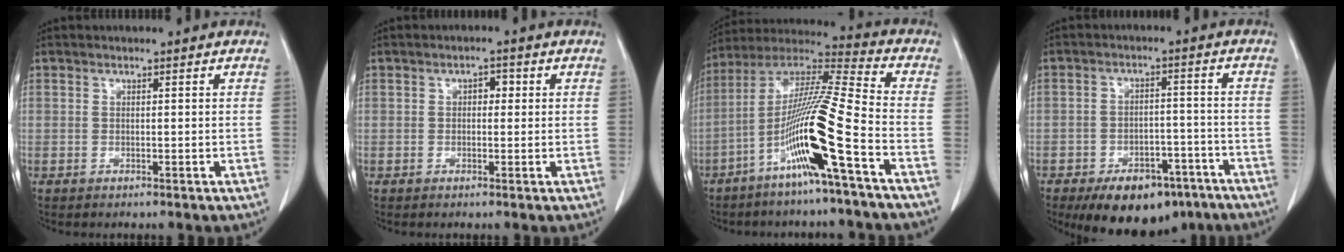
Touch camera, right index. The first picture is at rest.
{"total": 1.8, "force": [0.3, 1.1, 1.4], "torque": [-0.017, 0.009, 0.002]}
{"total": 15.8, "force": [-6.5, -1.2, 14.3], "torque": [-0.278, -0.006, -0.128]}
{"total": 12.9, "force": [-9.0, 6.7, 6.4], "torque": [-0.083, 0.014, -0.131]}